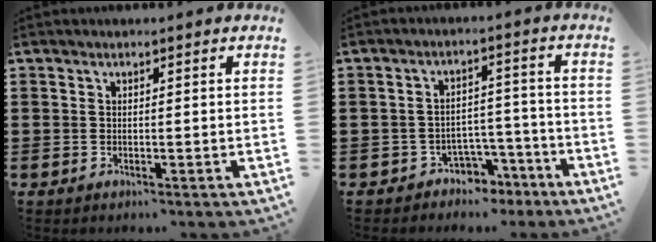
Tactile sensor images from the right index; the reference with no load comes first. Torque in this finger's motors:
{"motor_torque": [0.74, 1.11, -0.06, -0.13]}